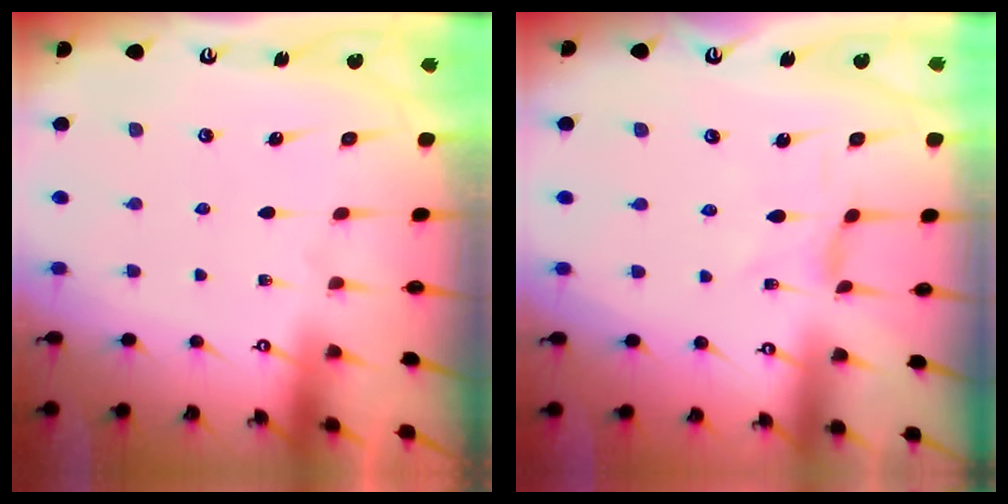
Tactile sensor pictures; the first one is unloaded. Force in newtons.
{"total": 0.0}